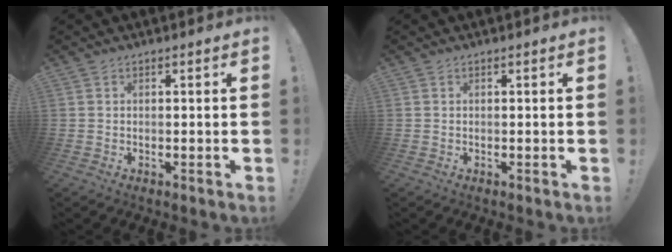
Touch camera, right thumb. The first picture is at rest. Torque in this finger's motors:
{"motor_torque": [-0.07, -0.07, 0.06, 0.05, 0.05]}